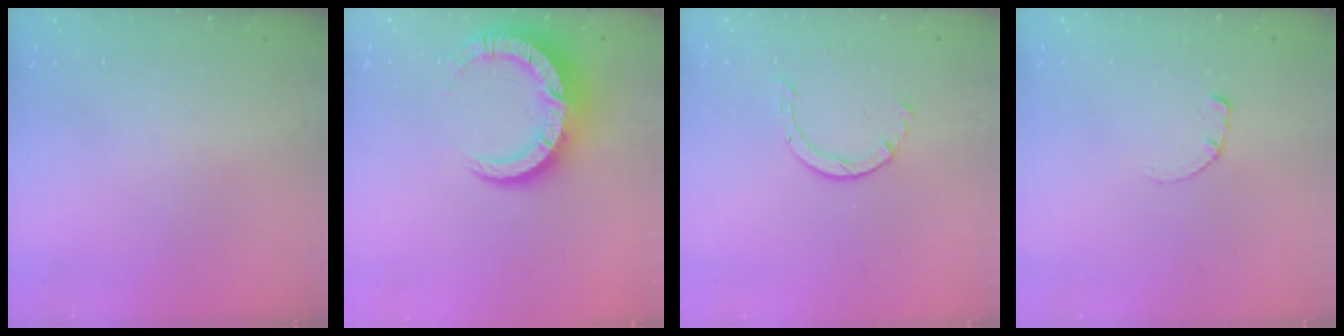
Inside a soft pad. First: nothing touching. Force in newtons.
{"total": 11.8, "press": 11.7, "slide": 1.3}
{"total": 2.6, "press": 2.6, "slide": 0.3}
{"total": 0.6, "press": 0.5, "slide": 0.2}